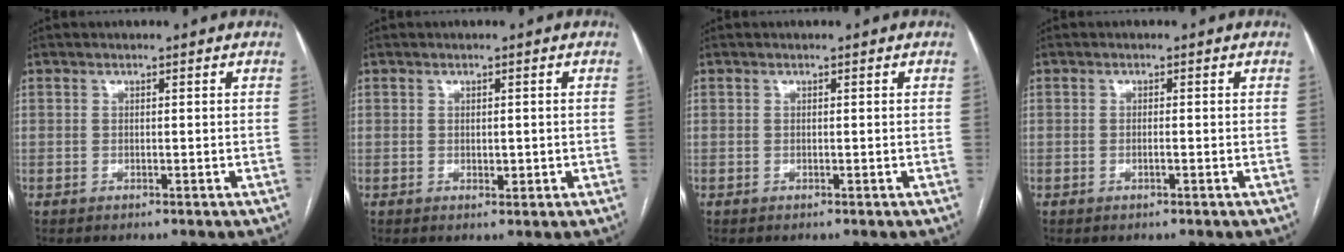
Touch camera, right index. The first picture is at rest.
{"total": 1.6, "force": [-0.1, 0.9, 1.2], "torque": [-0.016, -0.001, 0.002]}
{"total": 0.0}
{"total": 0.7, "force": [-0.2, 0.1, 0.7], "torque": [-0.013, 0.000, -0.003]}